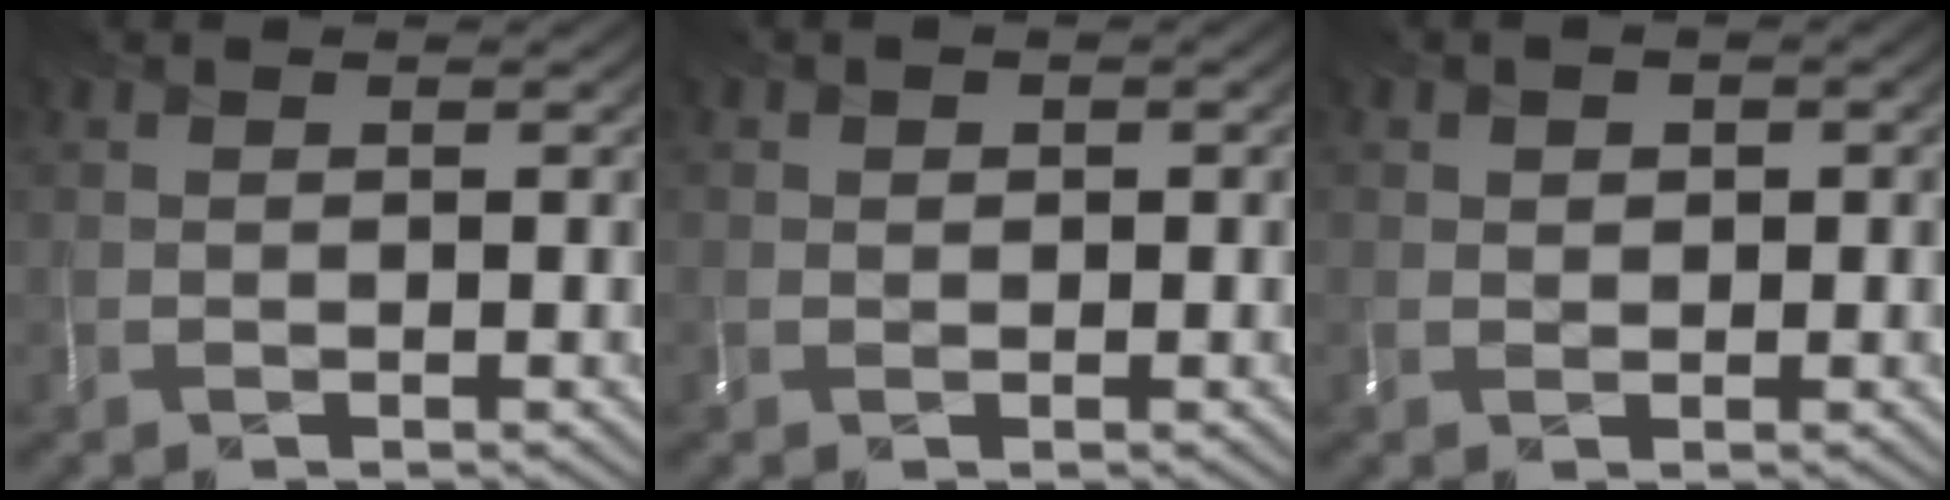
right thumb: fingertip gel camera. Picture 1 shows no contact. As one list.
[{"total": 0.6, "force": [0.0, 0.6, 0.0], "torque": [0.008, -0.005, 0.006]}, {"total": 1.3, "force": [0.3, 1.1, 0.6], "torque": [0.000, -0.003, 0.013]}]